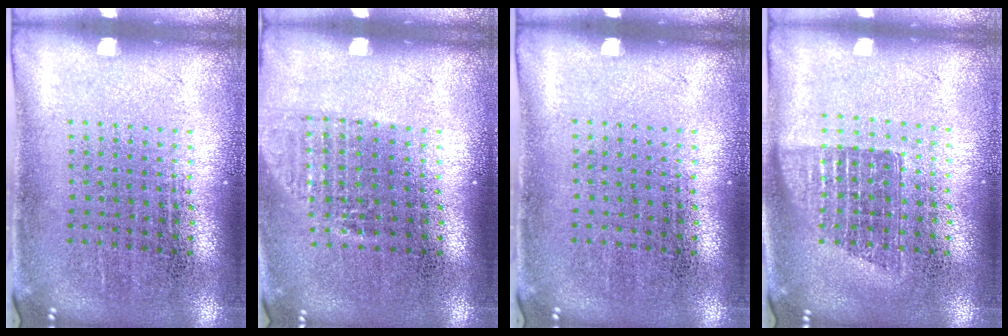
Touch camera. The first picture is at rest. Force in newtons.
{"total": 1.1, "press": 1.0, "slide": 0.4}
{"total": 0.0}
{"total": 1.2, "press": 1.1, "slide": 0.6}